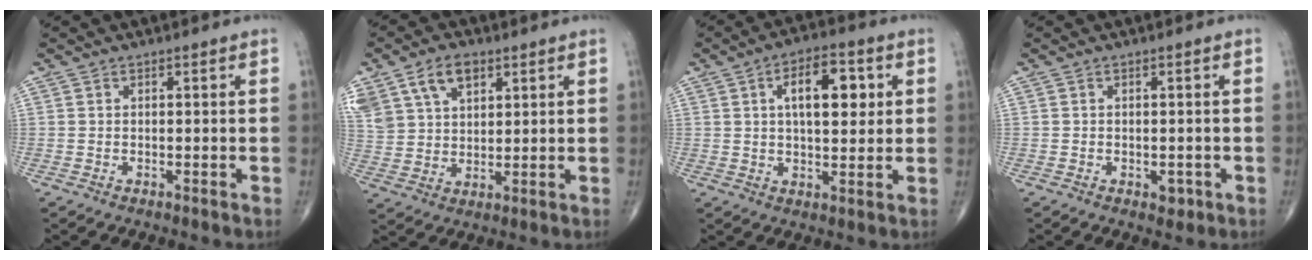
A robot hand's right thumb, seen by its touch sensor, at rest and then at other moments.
{"total": 13.5, "force": [7.0, 8.8, 7.5], "torque": [-0.152, -0.002, 0.138]}
{"total": 10.6, "force": [2.8, 5.0, 8.9], "torque": [-0.111, 0.001, 0.039]}
{"total": 1.8, "force": [-0.7, 1.2, 1.2], "torque": [-0.006, 0.000, -0.007]}